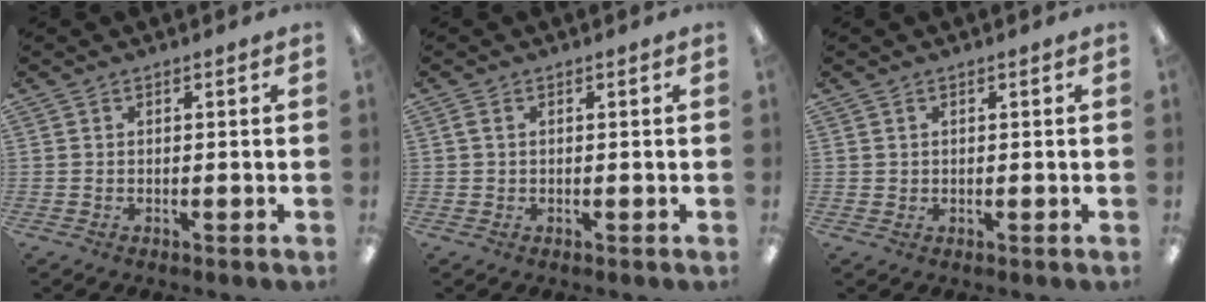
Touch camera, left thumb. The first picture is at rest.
{"total": 1.2, "force": [0.3, 0.7, 1.0], "torque": [-0.021, 0.006, 0.003]}
{"total": 0.8, "force": [0.5, 0.6, 0.0], "torque": [-0.001, 0.004, 0.008]}